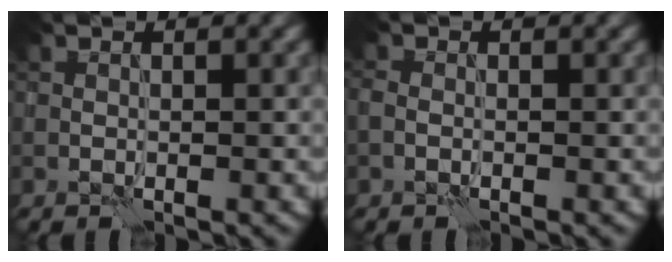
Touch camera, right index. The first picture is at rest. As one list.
[{"total": 0.9, "force": [-0.4, 0.7, 0.5], "torque": [-0.013, 0.002, -0.012]}]